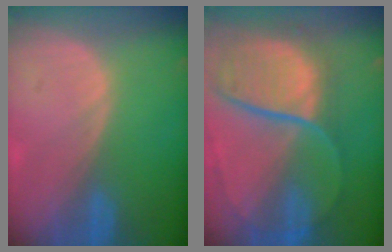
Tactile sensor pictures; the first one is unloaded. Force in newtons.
{"total": 11.4, "press": 9.5, "slide": 6.4}